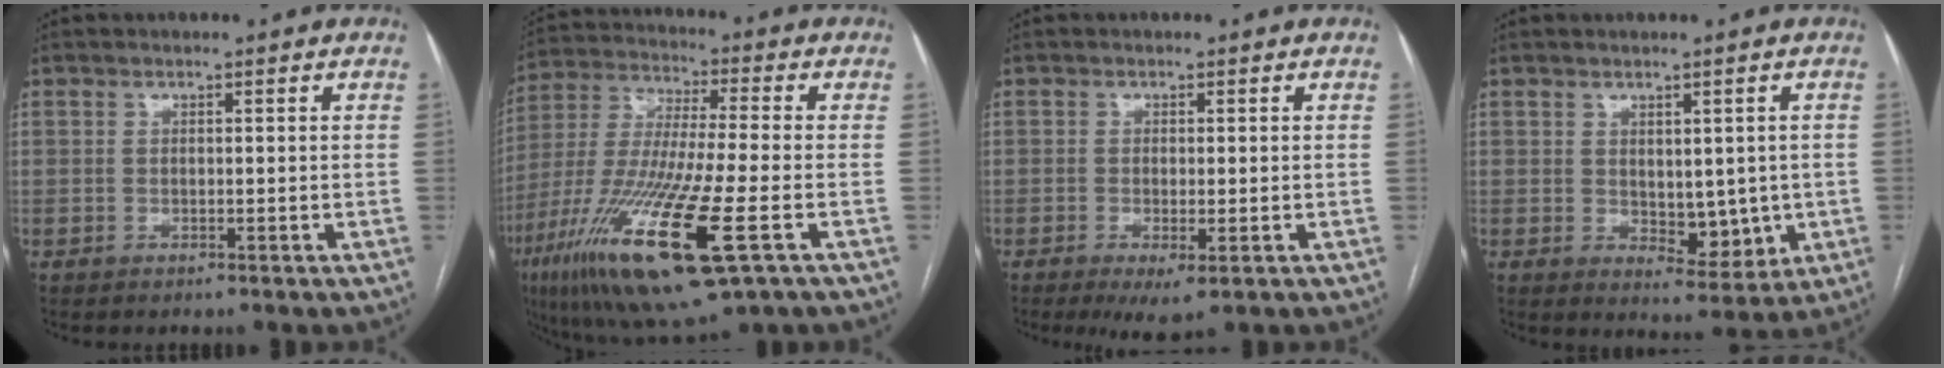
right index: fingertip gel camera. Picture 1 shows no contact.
{"total": 21.8, "force": [-9.0, 2.7, 19.6], "torque": [-0.421, -0.047, -0.158]}
{"total": 4.2, "force": [-2.0, 0.9, 3.6], "torque": [-0.056, -0.011, -0.026]}
{"total": 6.0, "force": [-0.3, 3.4, 4.9], "torque": [-0.058, -0.007, 0.012]}